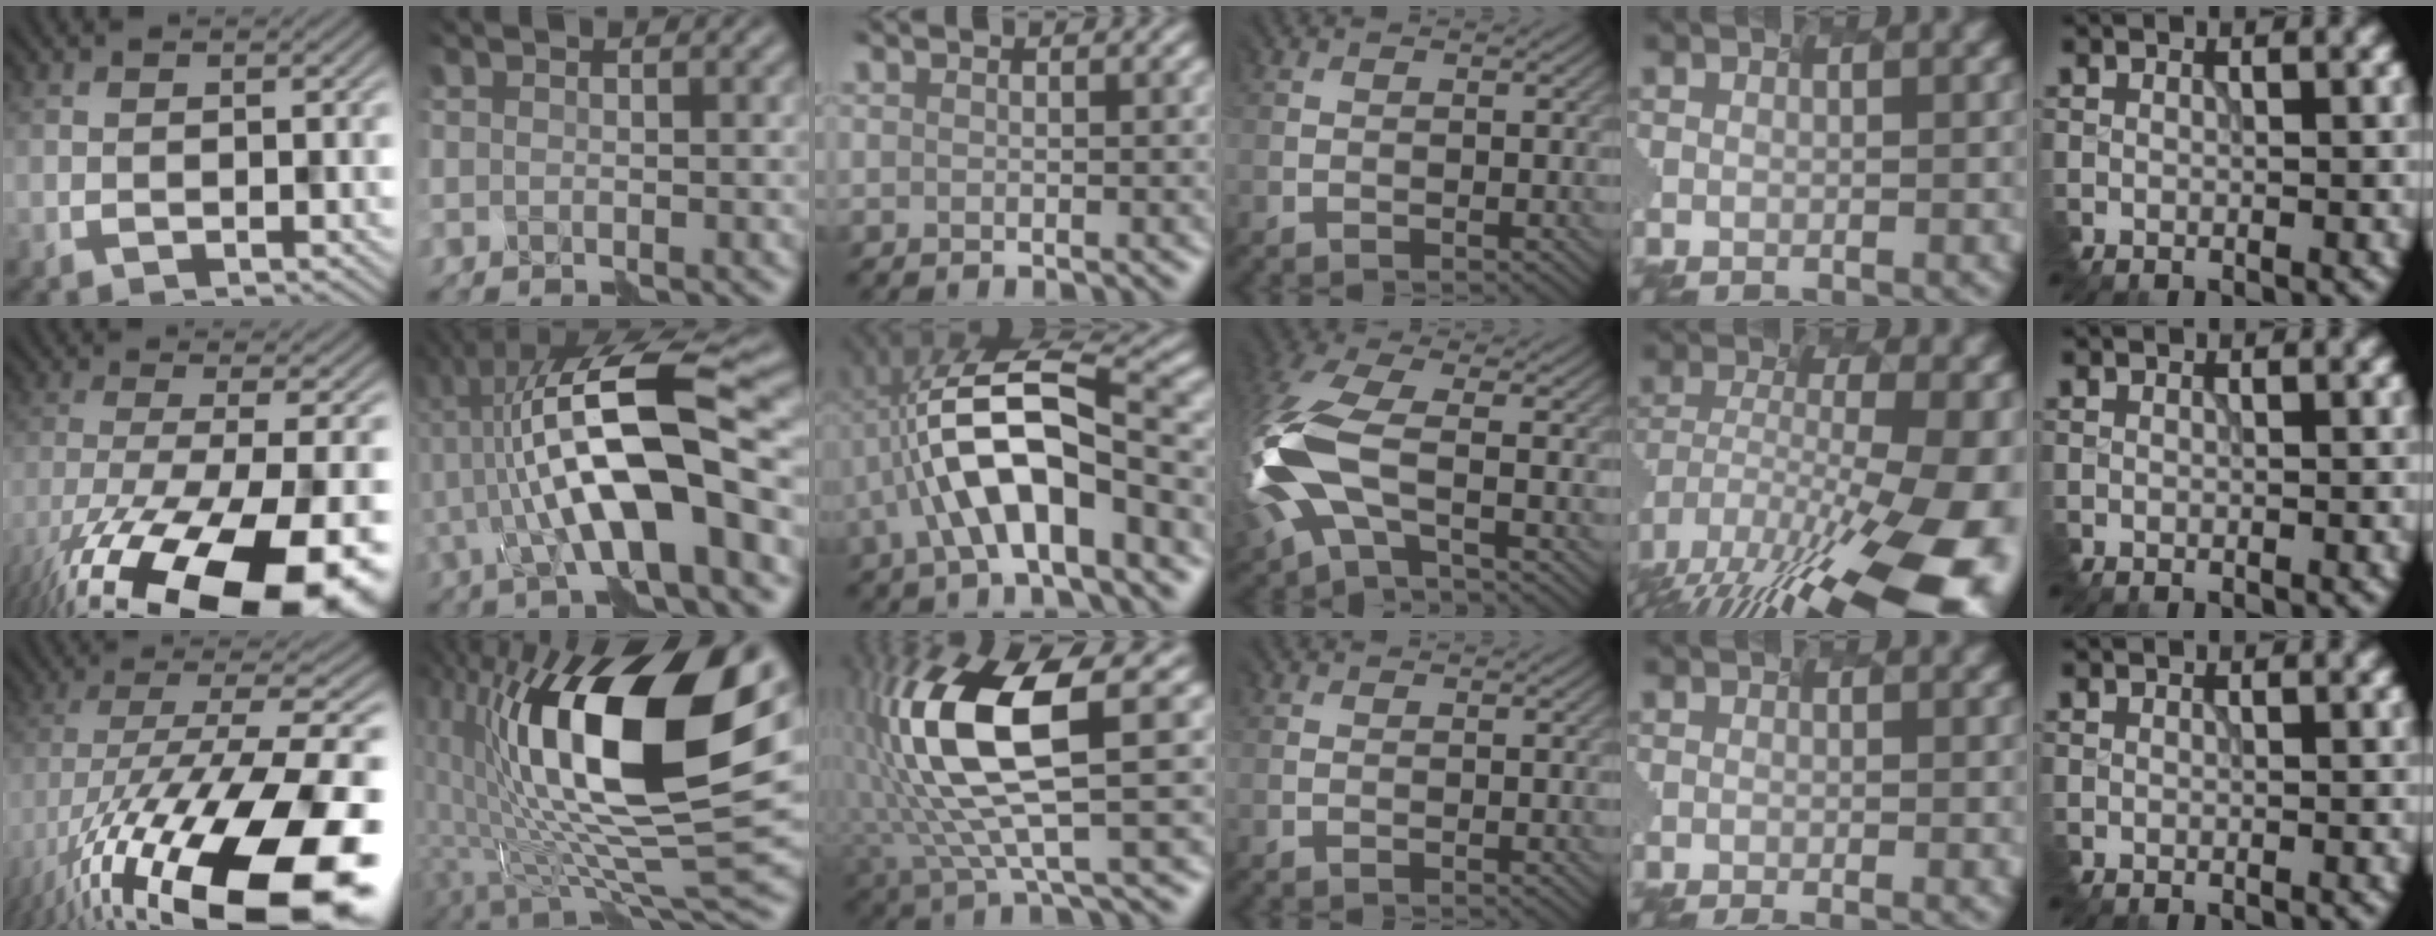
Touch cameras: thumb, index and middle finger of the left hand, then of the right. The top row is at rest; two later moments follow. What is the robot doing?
{"motion": "assemble", "object": "spray bottle"}